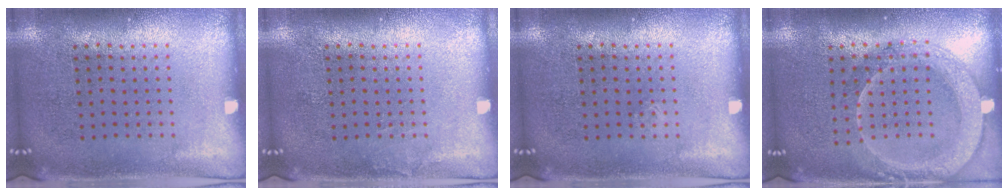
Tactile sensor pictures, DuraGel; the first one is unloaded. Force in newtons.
{"total": 0.5, "press": 0.5, "slide": 0.1}
{"total": 0.0}
{"total": 2.0, "press": 1.9, "slide": 0.8}